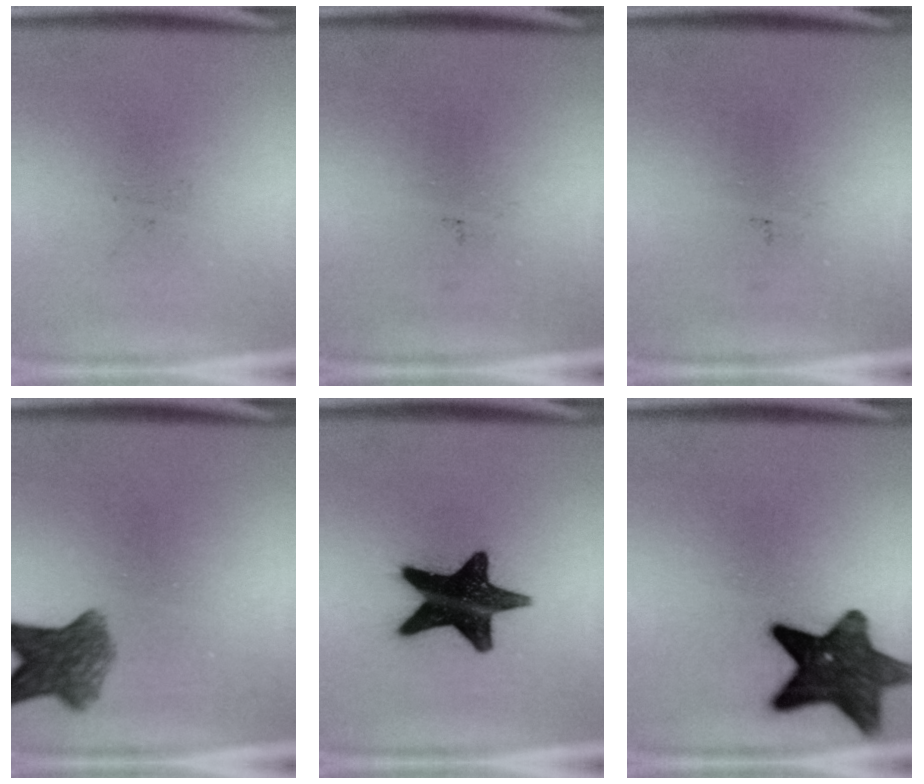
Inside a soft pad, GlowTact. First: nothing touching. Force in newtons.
{"total": 0.0}
{"total": 0.0}
{"total": 6.5}
{"total": 17.4}
{"total": 13.2}